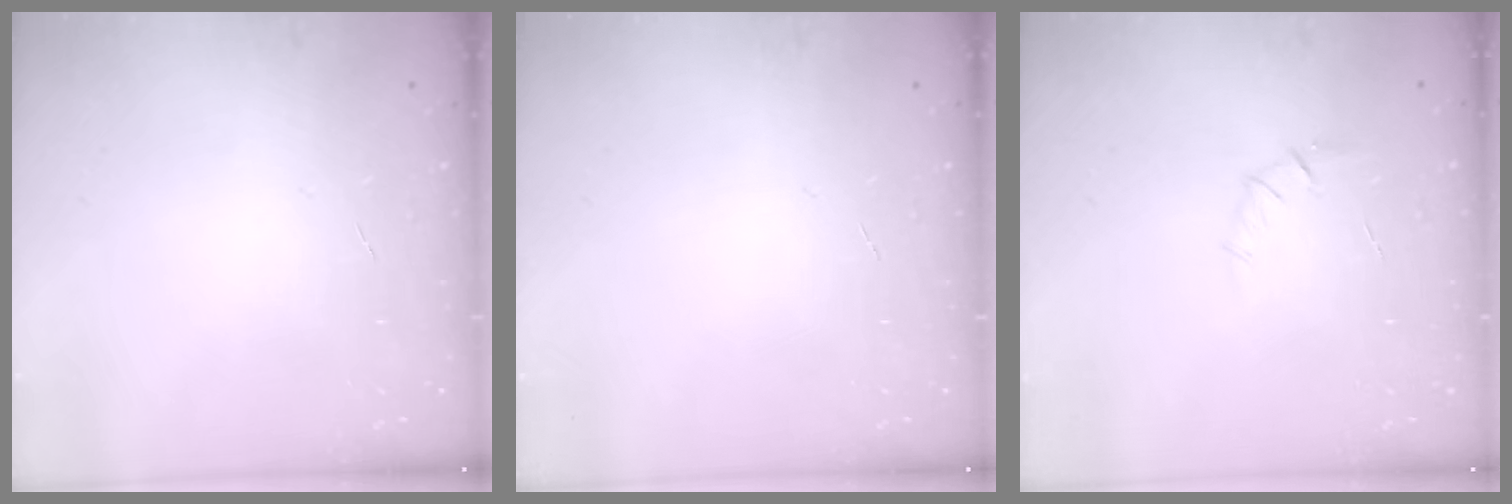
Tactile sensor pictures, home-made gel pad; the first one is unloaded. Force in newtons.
{"total": 0.0}
{"total": 4.4, "press": 4.2, "slide": 1.3}